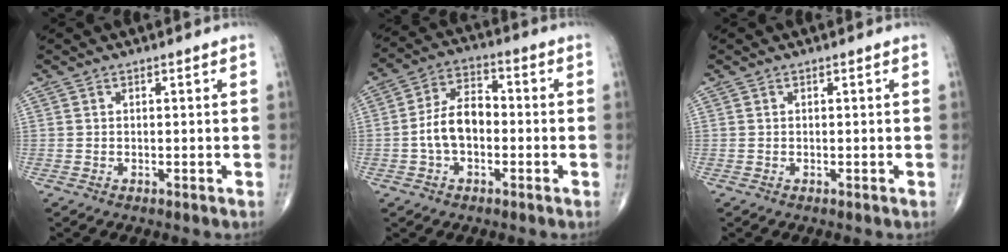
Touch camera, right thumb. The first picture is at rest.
{"total": 8.7, "force": [-1.4, 5.4, 6.7], "torque": [-0.117, 0.033, -0.037]}
{"total": 0.0}